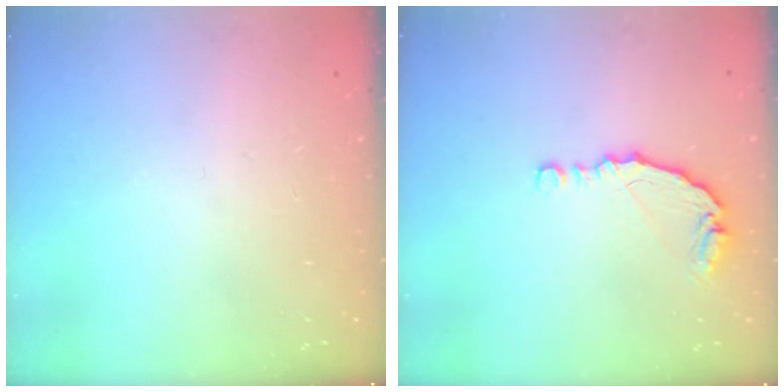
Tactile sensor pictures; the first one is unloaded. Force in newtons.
{"total": 9.9, "press": 9.9, "slide": 0.8}